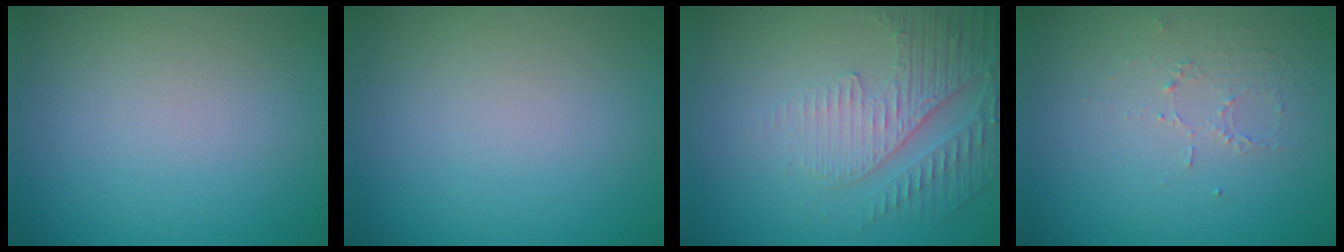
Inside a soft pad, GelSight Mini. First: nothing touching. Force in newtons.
{"total": 0.0}
{"total": 5.1, "press": 3.3, "slide": 3.9}
{"total": 1.3, "press": 0.6, "slide": 1.1}